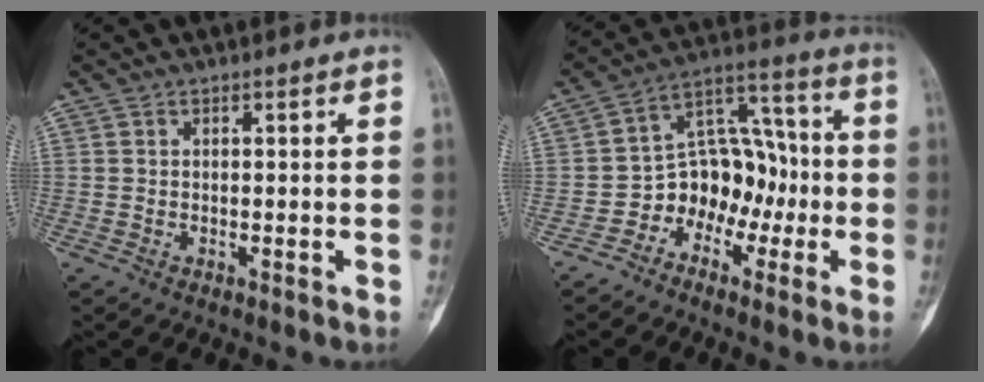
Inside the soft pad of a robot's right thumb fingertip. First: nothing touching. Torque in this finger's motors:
{"motor_torque": [0.18, 0.04, 0.54, -0.54, 0.02]}